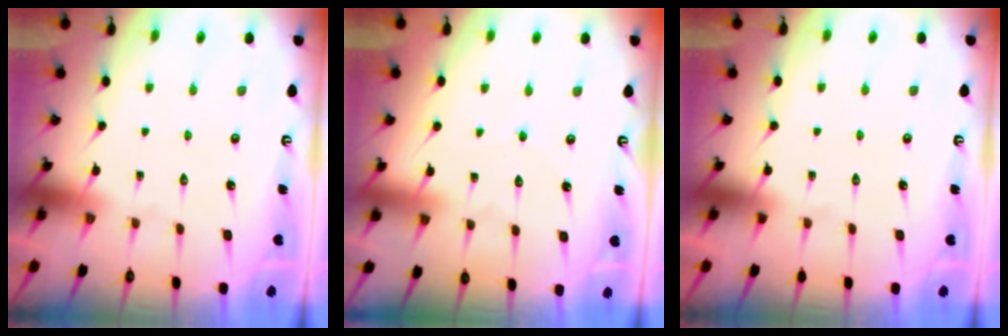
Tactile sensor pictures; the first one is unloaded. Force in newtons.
{"total": 2.6, "press": 2.6, "slide": 0.2}
{"total": 0.0}